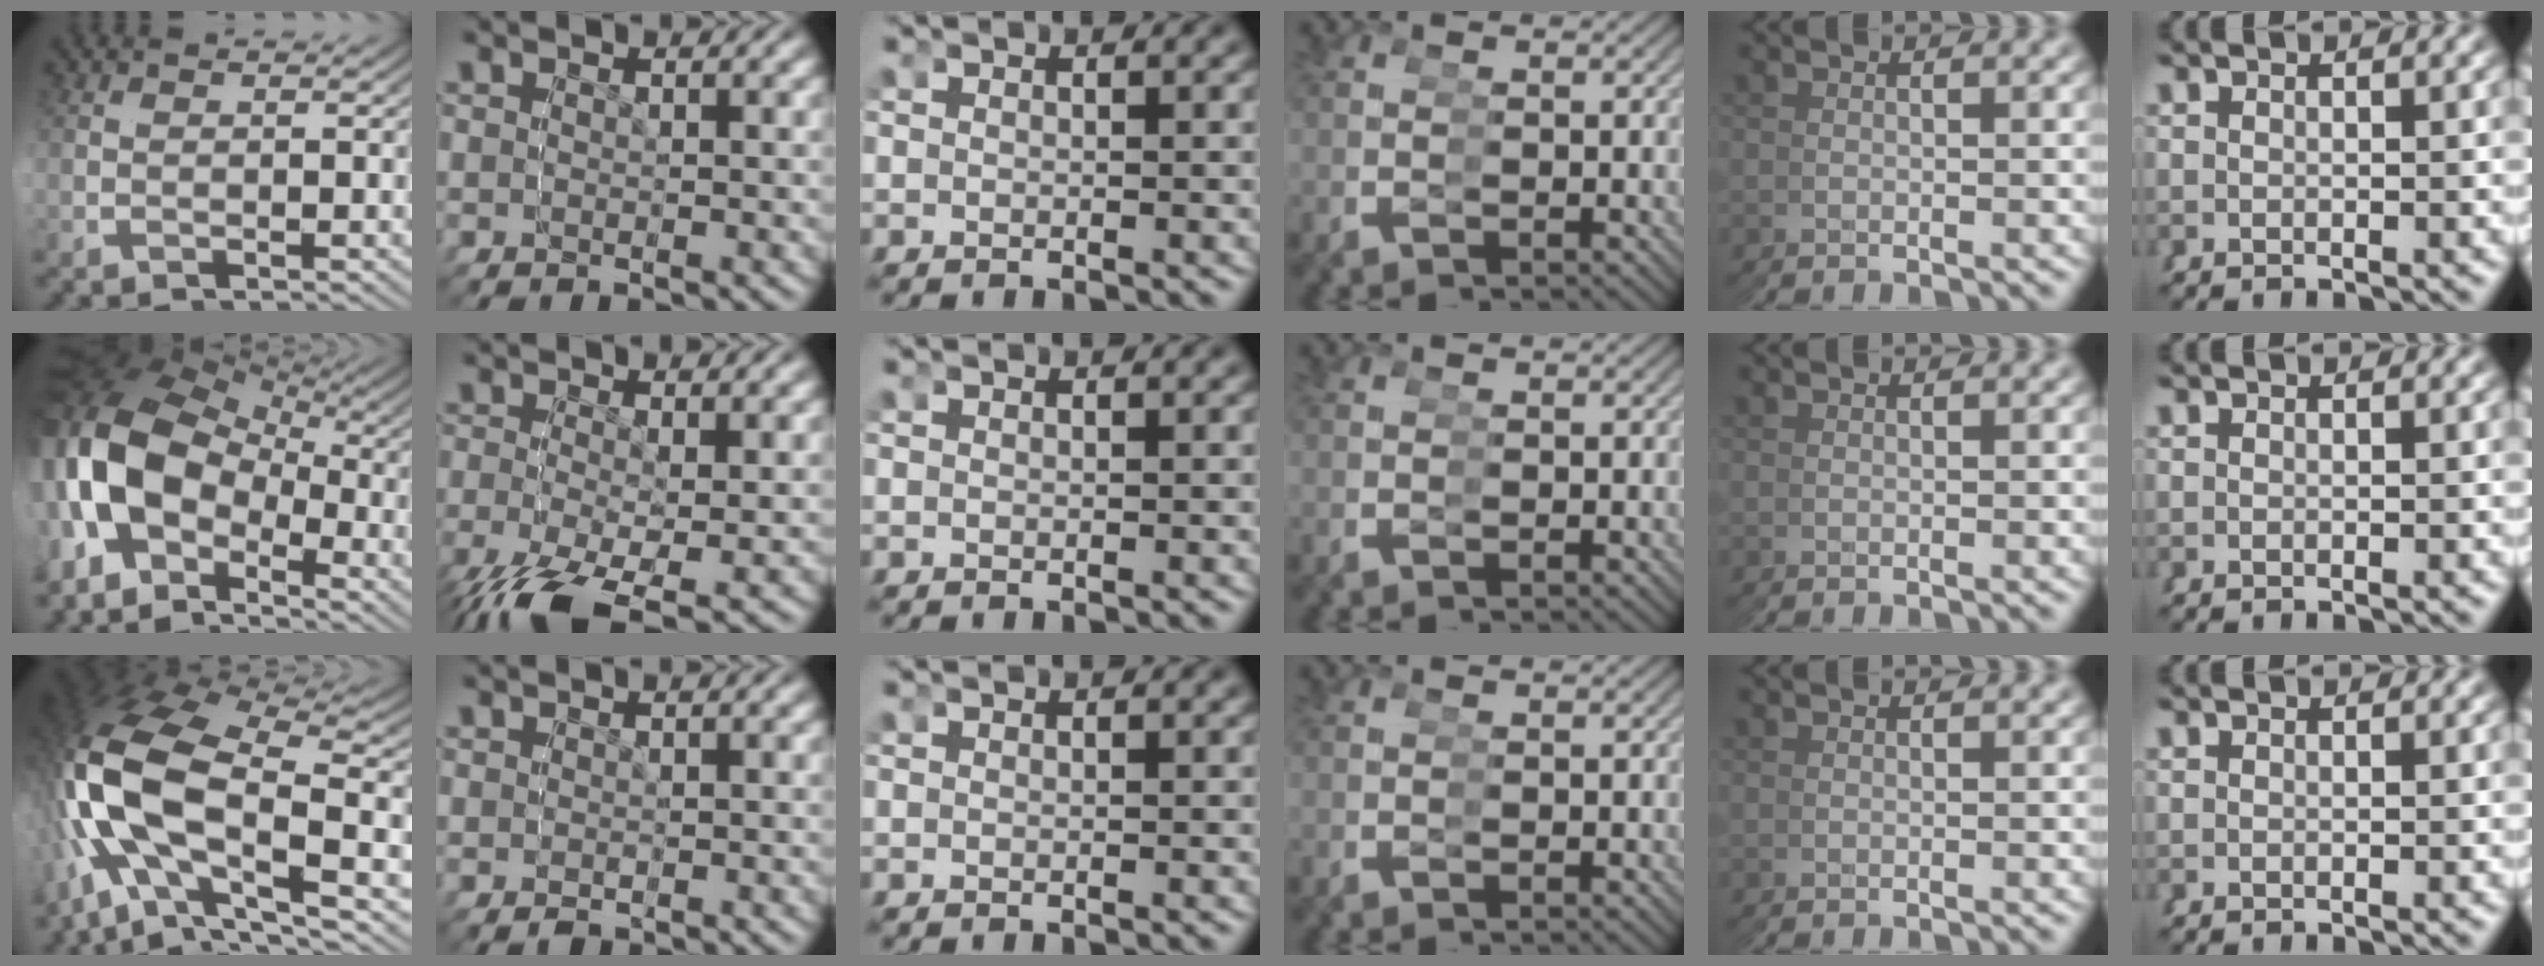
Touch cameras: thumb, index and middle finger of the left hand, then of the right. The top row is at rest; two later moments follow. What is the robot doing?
{"motion": "grasp_and_lifting", "object": "glasses"}